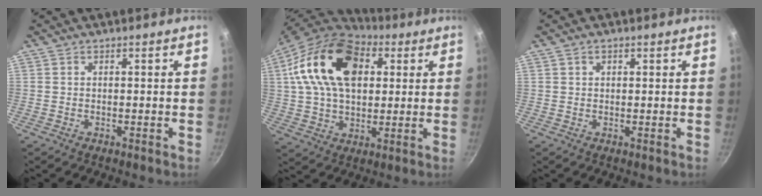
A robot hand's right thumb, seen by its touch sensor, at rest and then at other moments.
{"total": 21.4, "force": [5.8, 13.8, 15.2], "torque": [-0.250, 0.004, 0.091]}
{"total": 1.4, "force": [0.7, 0.9, 0.8], "torque": [-0.010, 0.000, 0.013]}